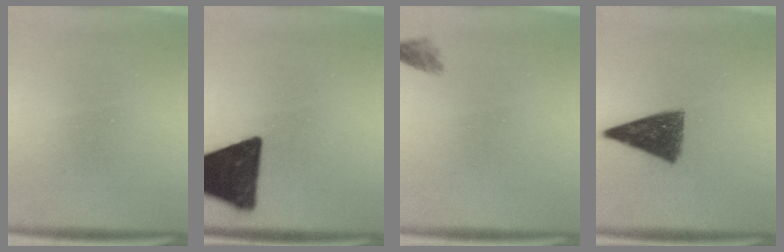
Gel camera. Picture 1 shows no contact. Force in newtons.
{"total": 17.4}
{"total": 1.6}
{"total": 8.4}